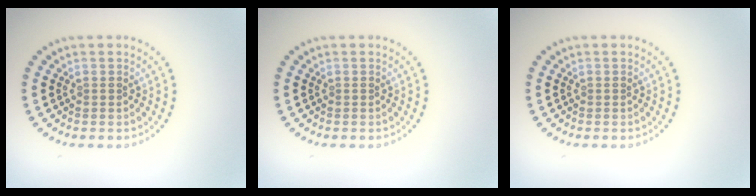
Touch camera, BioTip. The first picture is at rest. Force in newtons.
{"total": 0.0}
{"total": 0.0}